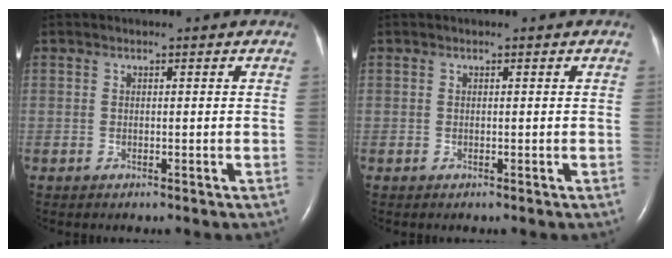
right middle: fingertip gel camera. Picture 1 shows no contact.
{"total": 0.0}